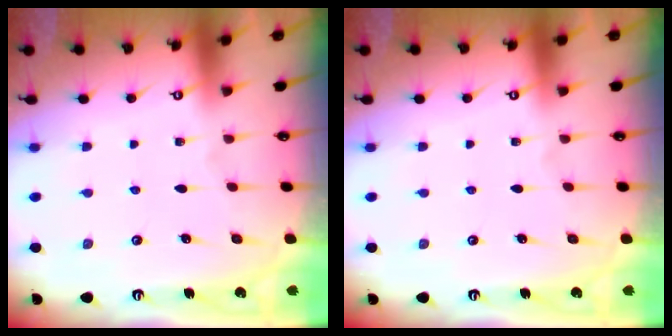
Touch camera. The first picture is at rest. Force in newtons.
{"total": 0.0}